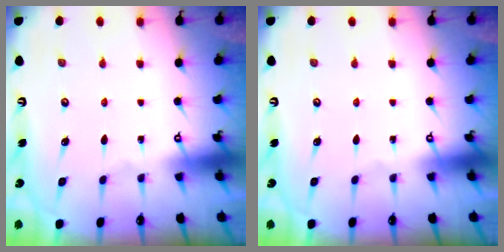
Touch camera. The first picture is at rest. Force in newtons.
{"total": 0.0}